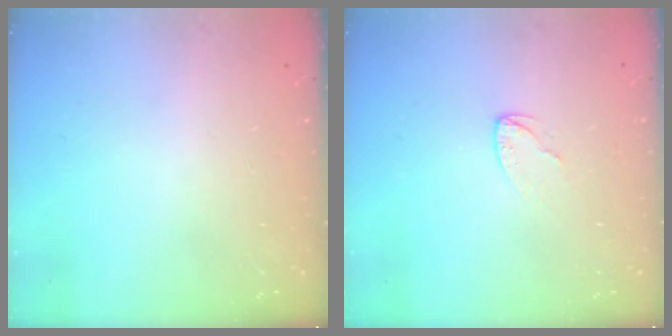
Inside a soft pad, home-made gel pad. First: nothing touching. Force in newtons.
{"total": 3.0, "press": 3.0, "slide": 0.3}